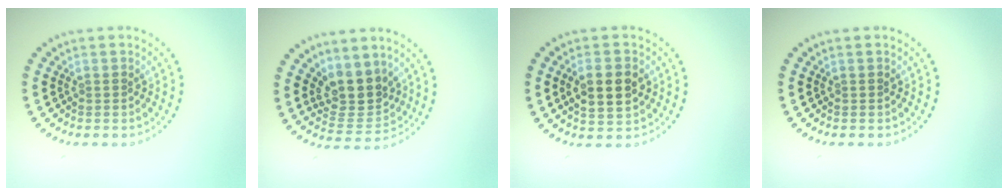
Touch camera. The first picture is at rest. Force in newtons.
{"total": 4.0, "press": 3.6, "slide": 1.9}
{"total": 4.3, "press": 4.3, "slide": 0.4}
{"total": 0.0}